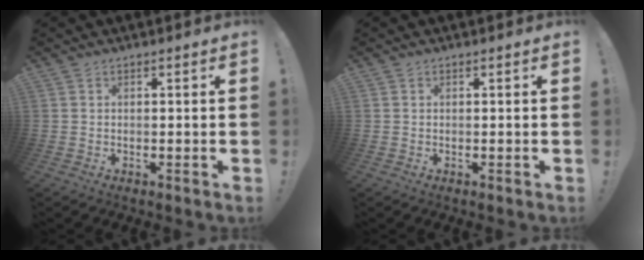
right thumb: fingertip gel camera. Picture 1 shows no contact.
{"total": 0.0}